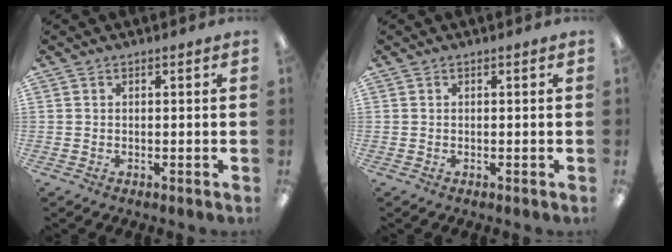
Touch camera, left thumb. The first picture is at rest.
{"total": 0.0}